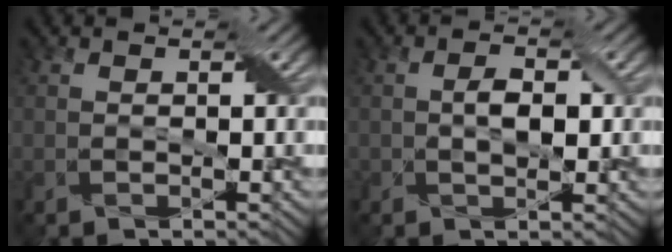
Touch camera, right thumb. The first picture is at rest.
{"total": 2.7, "force": [0.1, 1.5, 2.3], "torque": [-0.045, 0.000, 0.000]}